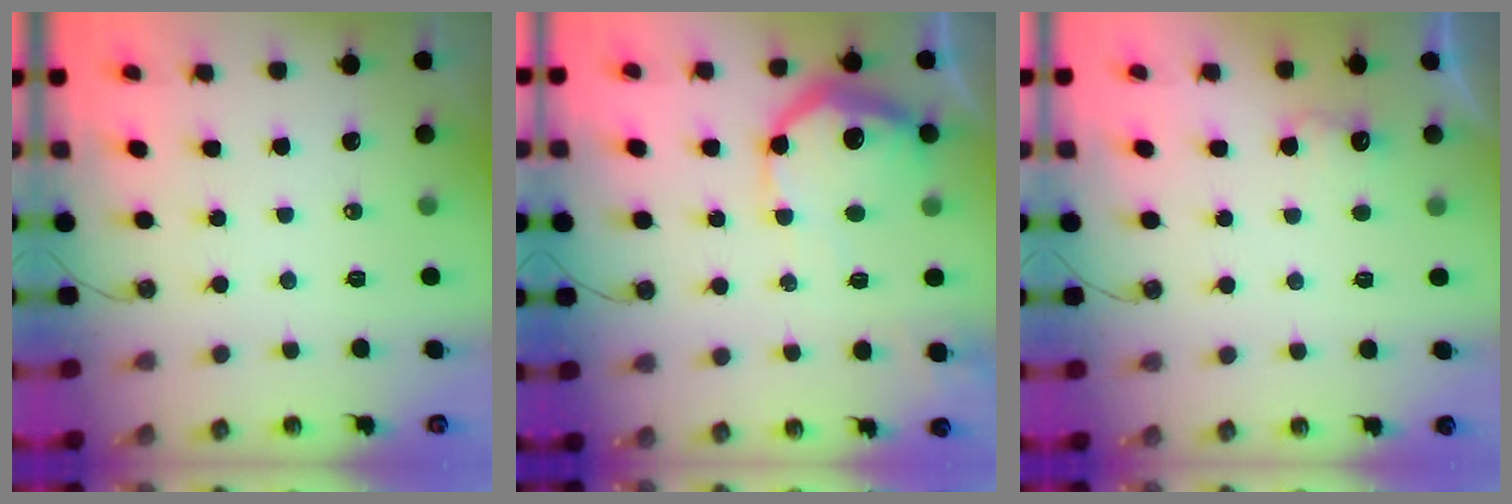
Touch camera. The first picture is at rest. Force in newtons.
{"total": 17.8, "press": 17.8, "slide": 1.4}
{"total": 6.0, "press": 5.9, "slide": 1.0}